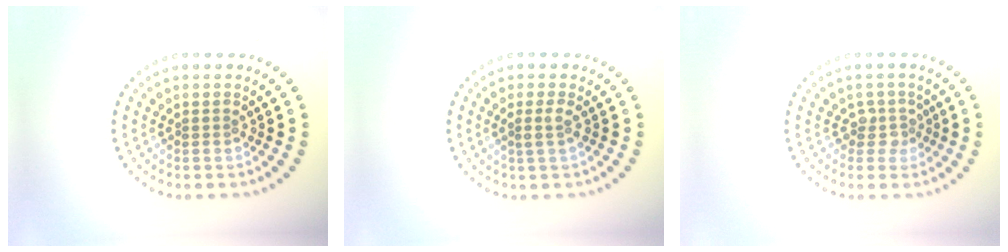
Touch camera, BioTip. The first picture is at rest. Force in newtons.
{"total": 1.4, "press": 1.1, "slide": 0.9}
{"total": 1.8, "press": 1.3, "slide": 1.3}